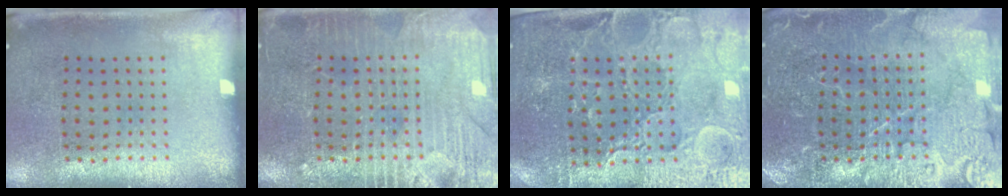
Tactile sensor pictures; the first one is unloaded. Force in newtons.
{"total": 5.2, "press": 5.1, "slide": 0.7}
{"total": 4.2, "press": 4.1, "slide": 1.2}
{"total": 7.1, "press": 7.0, "slide": 1.0}